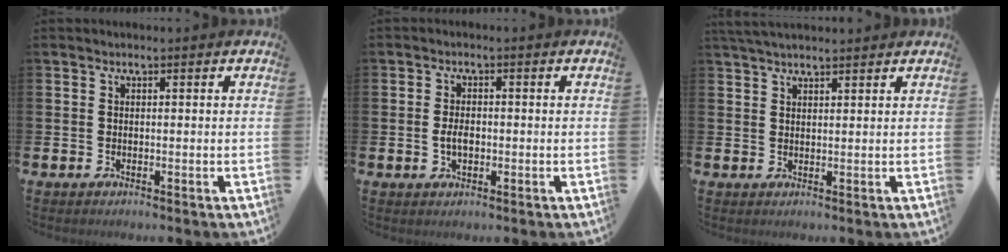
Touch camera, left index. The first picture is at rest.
{"total": 2.6, "force": [-0.3, 1.6, 2.1], "torque": [-0.031, 0.002, -0.009]}
{"total": 2.9, "force": [2.7, 0.5, 1.0], "torque": [-0.024, -0.004, 0.050]}